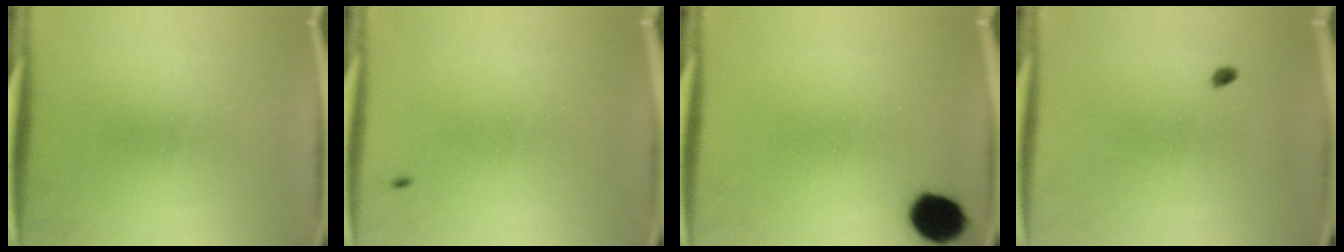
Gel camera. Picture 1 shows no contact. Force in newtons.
{"total": 0.8}
{"total": 9.9}
{"total": 1.6}